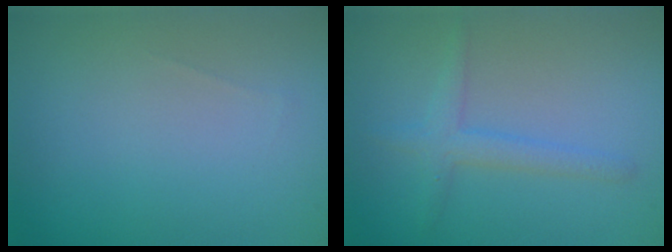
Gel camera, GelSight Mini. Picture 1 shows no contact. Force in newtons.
{"total": 2.3, "press": 2.3, "slide": 0.1}